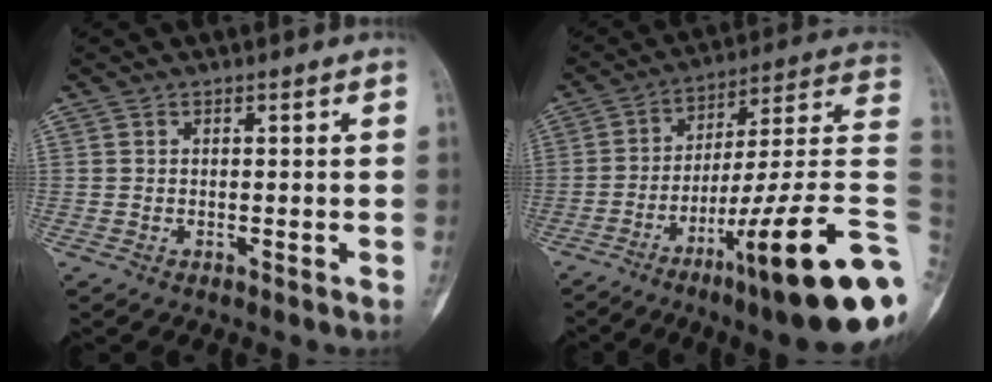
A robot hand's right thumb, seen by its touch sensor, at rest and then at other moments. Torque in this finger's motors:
{"motor_torque": [3.06, 1.38, 1.33, -1.44, 0.45]}